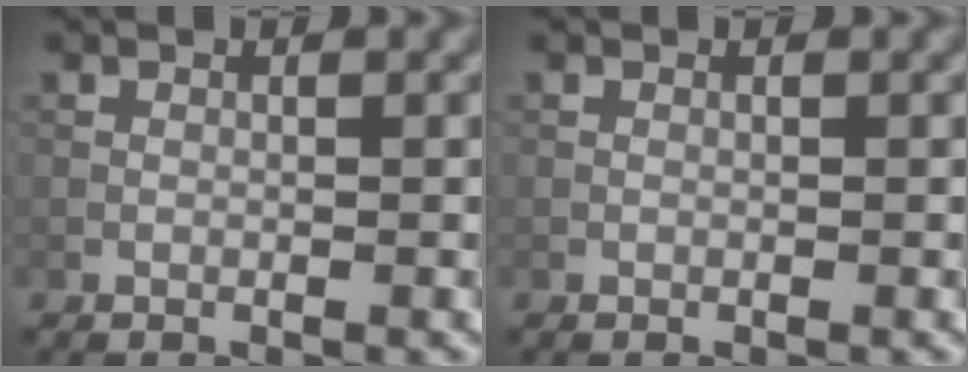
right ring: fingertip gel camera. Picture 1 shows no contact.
{"total": 0.0}